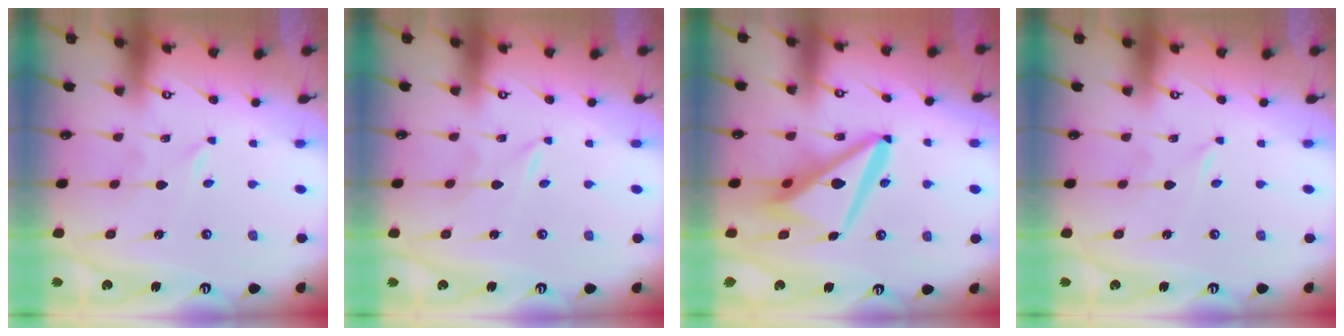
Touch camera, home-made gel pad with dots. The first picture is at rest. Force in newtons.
{"total": 0.0}
{"total": 15.0, "press": 14.8, "slide": 2.0}
{"total": 0.0}